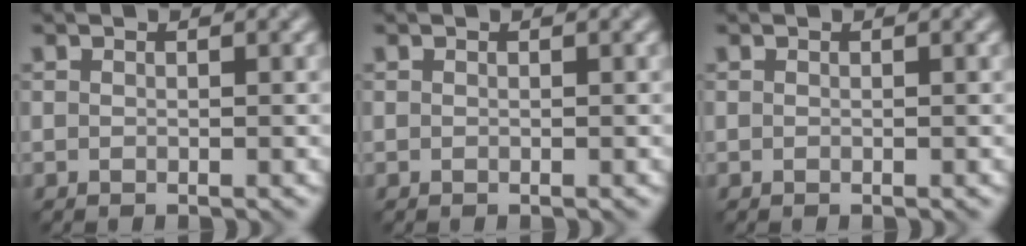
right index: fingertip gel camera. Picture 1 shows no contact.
{"total": 0.0}
{"total": 0.0}